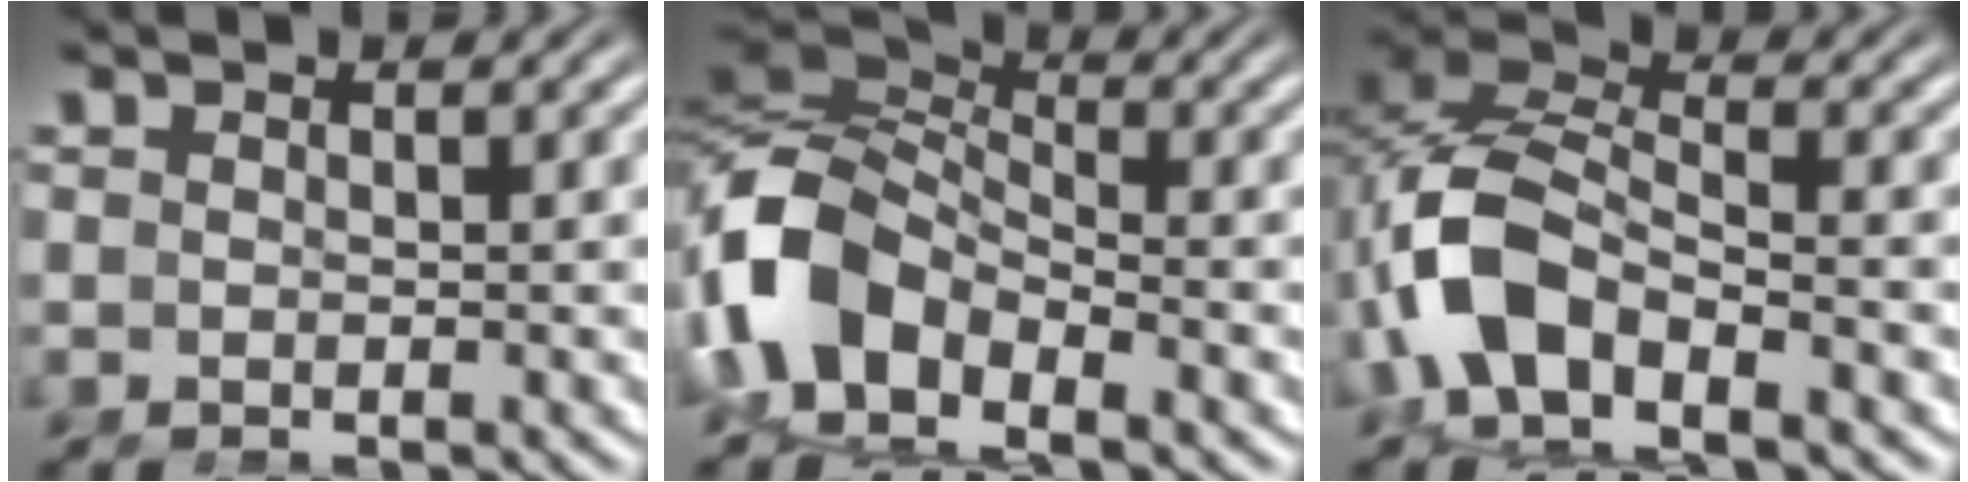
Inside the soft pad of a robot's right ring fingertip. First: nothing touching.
{"total": 8.9, "force": [-1.9, 6.6, 5.5], "torque": [-0.156, -0.021, -0.034]}
{"total": 9.9, "force": [-1.5, 7.9, 5.8], "torque": [-0.167, -0.022, -0.037]}